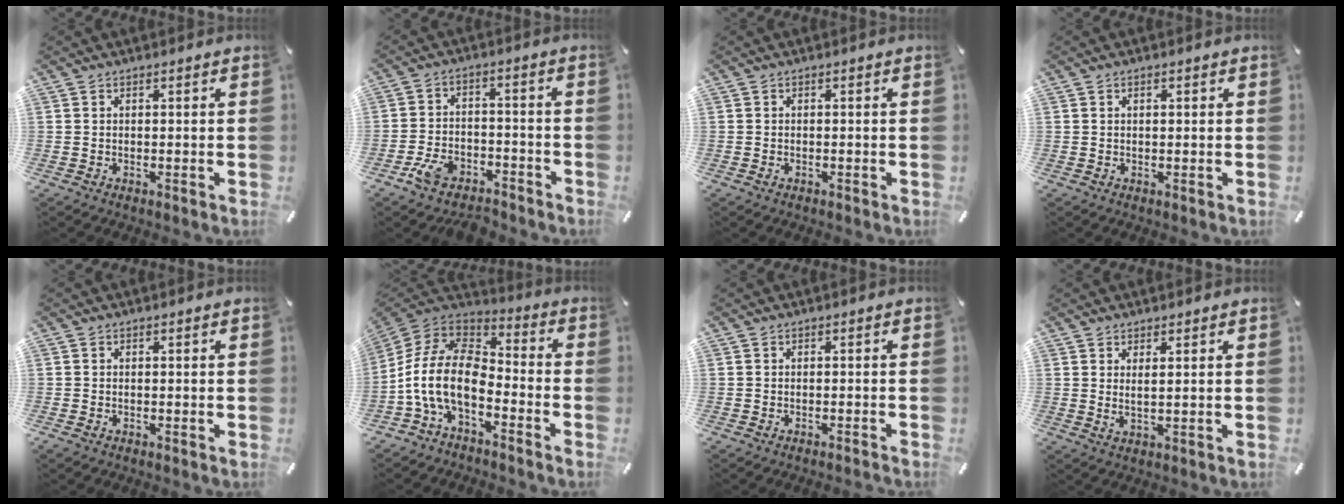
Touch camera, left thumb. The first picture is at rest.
{"total": 7.4, "force": [-5.5, 3.8, 3.0], "torque": [-0.063, 0.031, -0.105]}
{"total": 0.6, "force": [-0.4, 0.3, 0.3], "torque": [-0.006, -0.001, -0.007]}
{"total": 0.8, "force": [0.3, 0.4, 0.7], "torque": [-0.013, 0.004, 0.003]}
{"total": 0.5, "force": [-0.4, 0.3, 0.1], "torque": [-0.002, 0.001, -0.009]}
{"total": 15.0, "force": [-6.5, 8.5, 10.5], "torque": [-0.223, 0.018, -0.117]}
{"total": 1.0, "force": [-0.9, 0.0, 0.3], "torque": [-0.008, -0.002, -0.017]}
{"total": 2.3, "force": [1.5, -0.1, 1.7], "torque": [-0.029, -0.007, 0.024]}